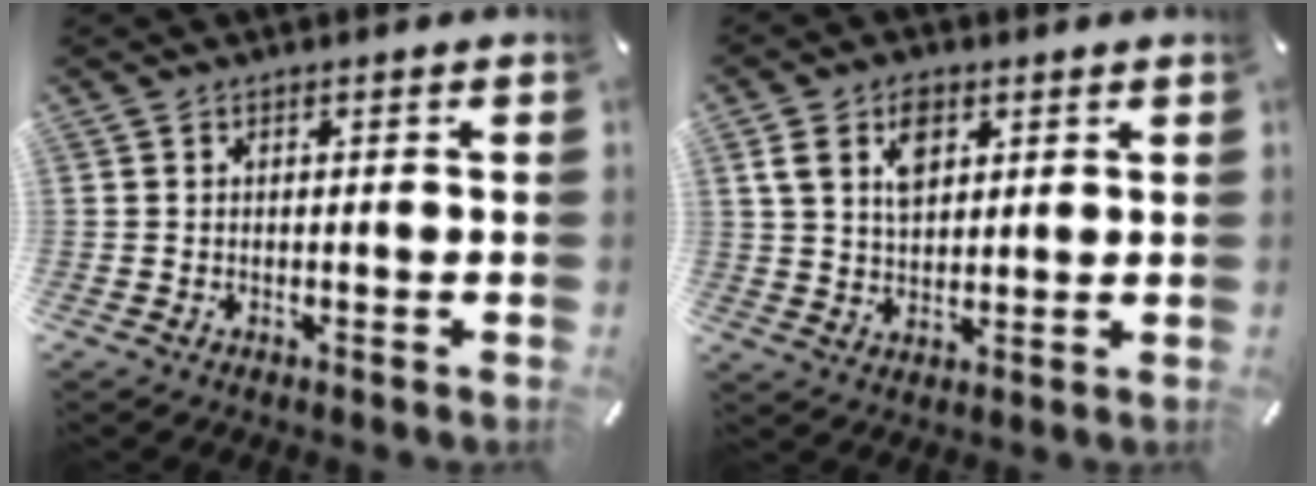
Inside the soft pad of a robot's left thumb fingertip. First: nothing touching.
{"total": 8.0, "force": [3.3, 5.5, 4.7], "torque": [-0.096, 0.006, 0.059]}